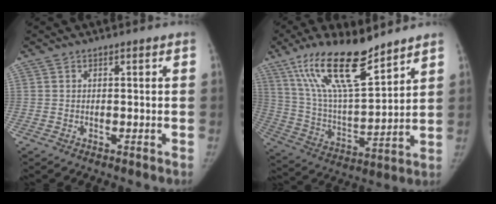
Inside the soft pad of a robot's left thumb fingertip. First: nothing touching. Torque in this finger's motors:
{"motor_torque": [0.28, 0.22, 1.54, -1.23, 0.38]}